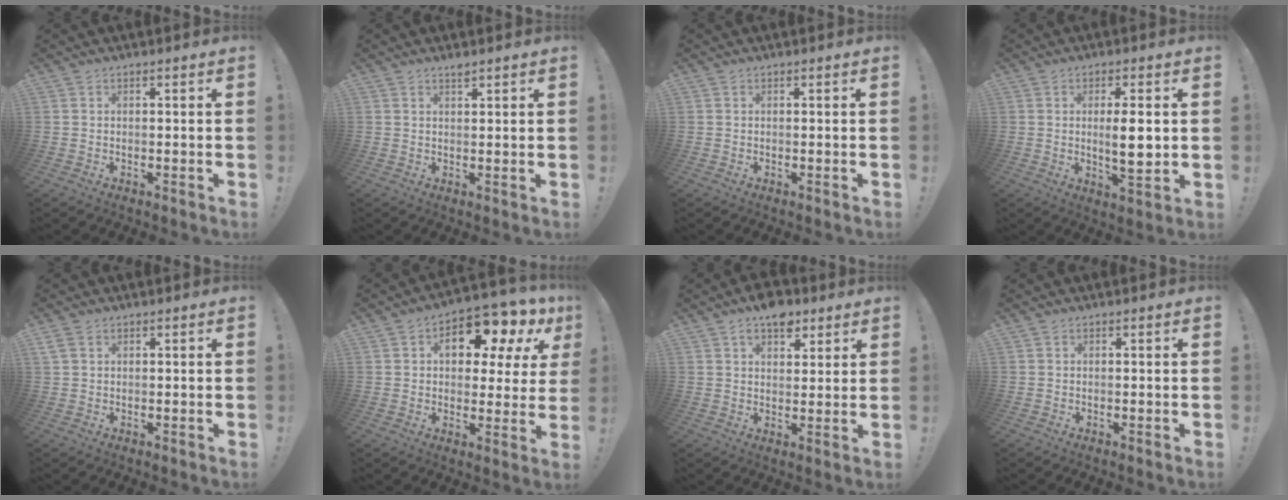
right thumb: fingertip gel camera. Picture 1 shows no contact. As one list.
[{"total": 1.5, "force": [1.4, 0.1, 0.7], "torque": [-0.014, -0.003, 0.024]}, {"total": 0.0}, {"total": 7.9, "force": [0.4, 1.7, 7.7], "torque": [-0.112, -0.016, -0.001]}, {"total": 2.7, "force": [1.4, 1.6, 1.6], "torque": [-0.036, 0.004, 0.030]}, {"total": 13.8, "force": [6.4, 7.2, 9.9], "torque": [-0.138, -0.035, 0.103]}, {"total": 7.8, "force": [5.1, 4.6, 3.8], "torque": [-0.039, -0.027, 0.090]}, {"total": 0.0}]